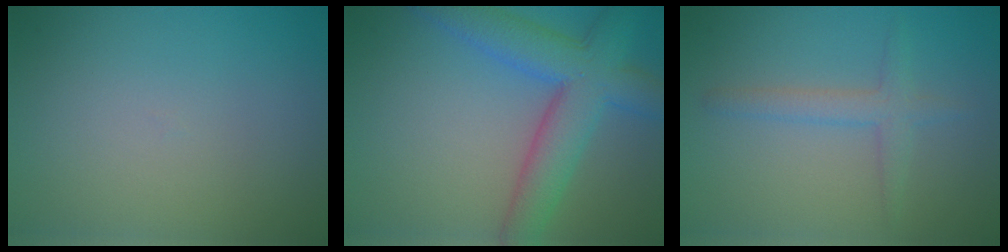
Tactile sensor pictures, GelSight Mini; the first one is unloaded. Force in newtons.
{"total": 7.3, "press": 7.3, "slide": 0.2}
{"total": 2.3, "press": 2.3, "slide": 0.1}